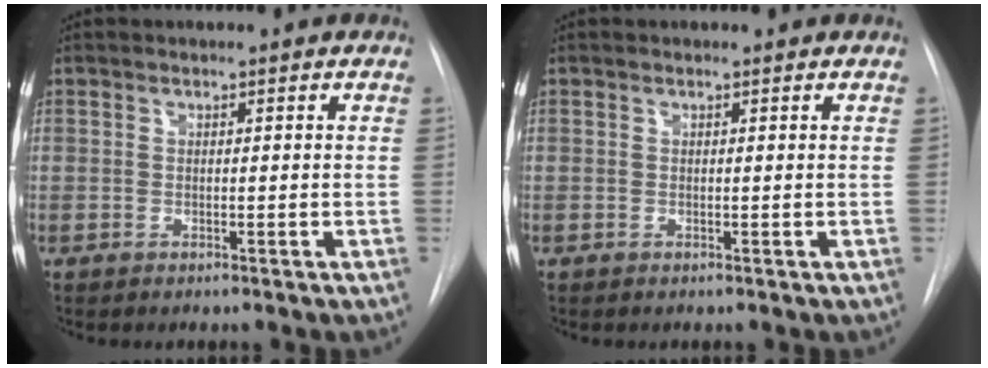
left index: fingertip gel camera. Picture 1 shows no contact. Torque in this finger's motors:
{"motor_torque": [0.00, 0.00, -0.01, 0.00]}